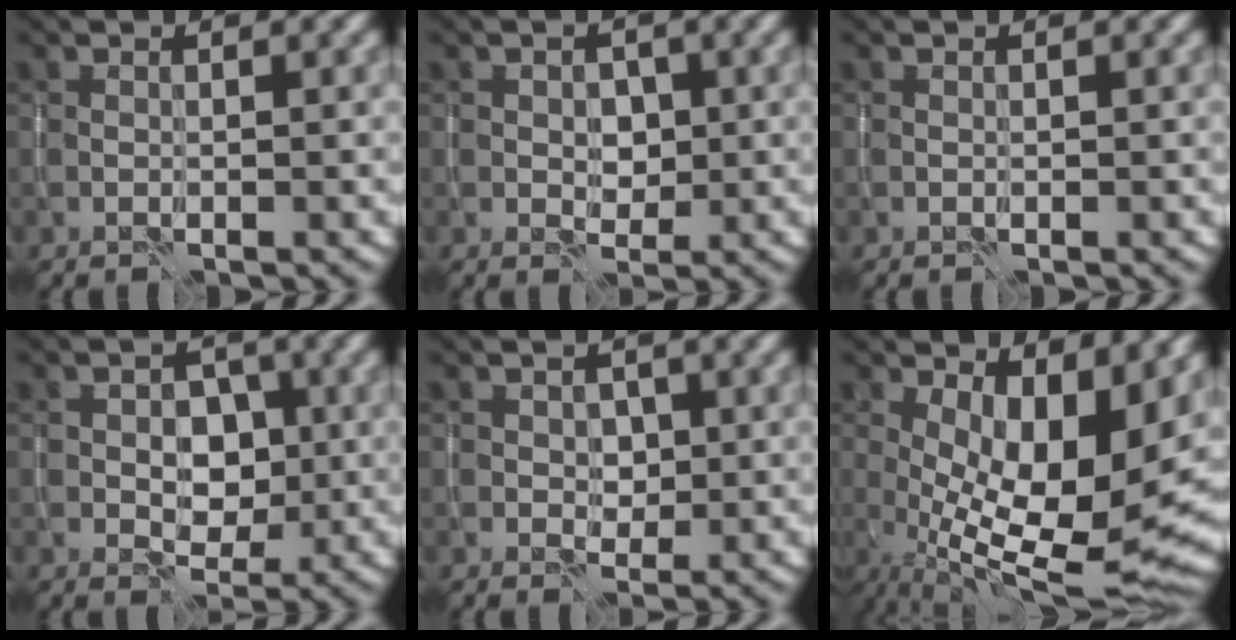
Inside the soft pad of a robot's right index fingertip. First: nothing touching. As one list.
[{"total": 2.1, "force": [0.1, 1.6, 1.3], "torque": [-0.022, -0.002, 0.003]}, {"total": 0.0}, {"total": 4.2, "force": [-0.1, 3.1, 2.8], "torque": [-0.039, -0.005, -0.001]}, {"total": 1.6, "force": [0.2, 1.3, 0.9], "torque": [-0.014, -0.003, 0.004]}, {"total": 13.2, "force": [0.3, 5.5, 12.0], "torque": [-0.173, -0.011, 0.011]}]